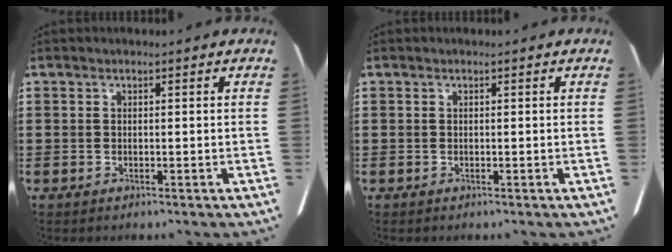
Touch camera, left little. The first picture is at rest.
{"total": 0.0}